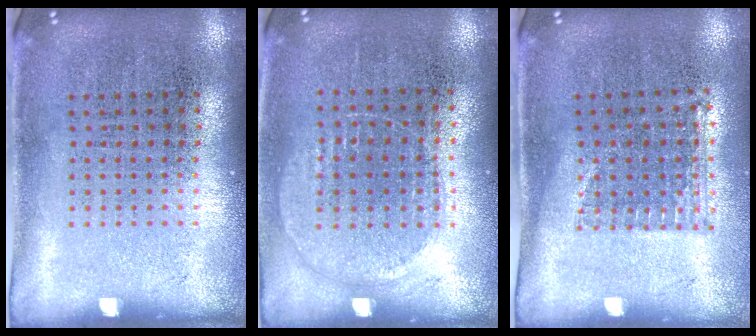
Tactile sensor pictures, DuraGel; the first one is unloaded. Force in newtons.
{"total": 1.0, "press": 0.9, "slide": 0.4}
{"total": 1.0, "press": 0.8, "slide": 0.6}